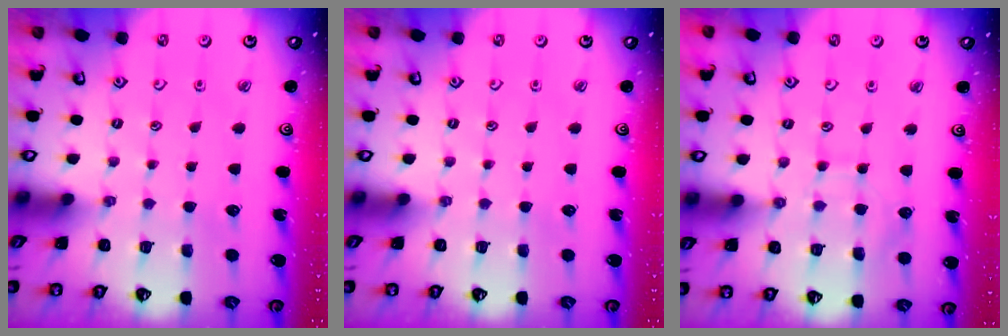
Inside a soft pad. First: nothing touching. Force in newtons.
{"total": 0.0}
{"total": 7.6, "press": 7.5, "slide": 0.8}